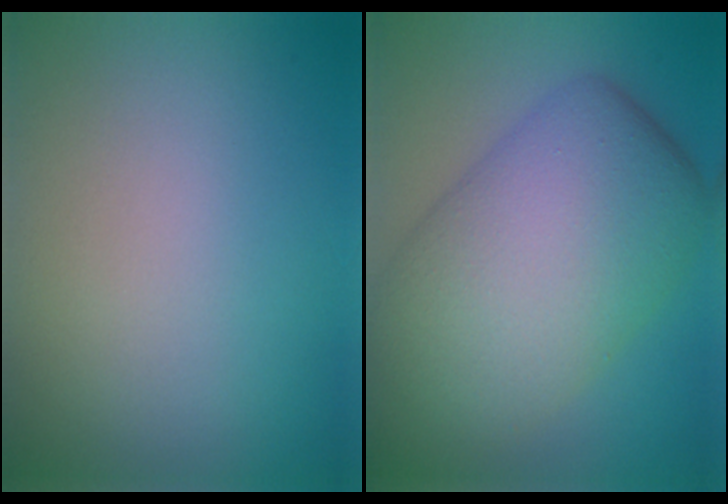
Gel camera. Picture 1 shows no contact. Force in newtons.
{"total": 12.5, "press": 12.5, "slide": 0.4}